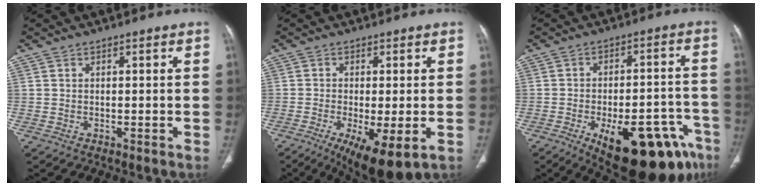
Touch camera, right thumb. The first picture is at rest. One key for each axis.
{"total": 10.6, "fx": -4.3, "fy": 3.0, "fz": 9.2, "tx": -0.154, "ty": -0.016, "tz": -0.063}
{"total": 23.0, "fx": -11.9, "fy": 9.7, "fz": 17.1, "tx": -0.156, "ty": 0.054, "tz": -0.152}